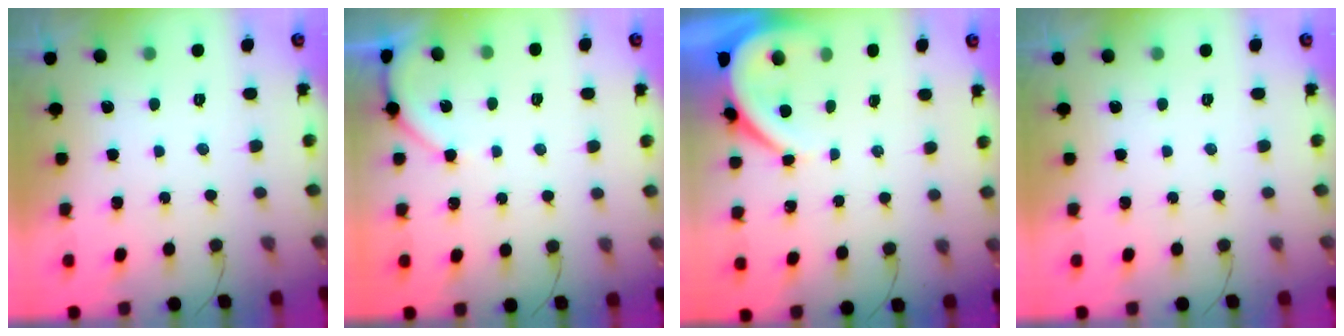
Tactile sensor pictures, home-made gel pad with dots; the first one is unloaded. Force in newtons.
{"total": 3.2, "press": 3.2, "slide": 0.5}
{"total": 5.6, "press": 5.5, "slide": 0.6}
{"total": 0.0}